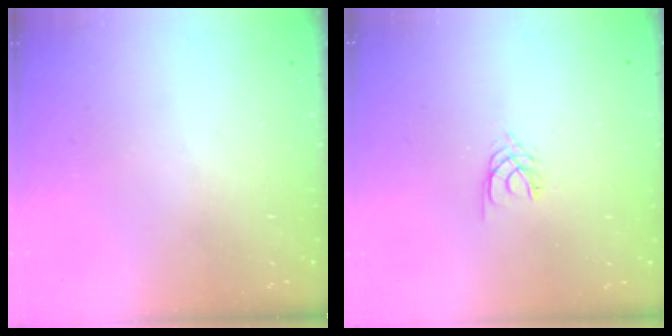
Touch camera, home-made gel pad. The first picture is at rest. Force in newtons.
{"total": 2.1, "press": 2.1, "slide": 0.3}